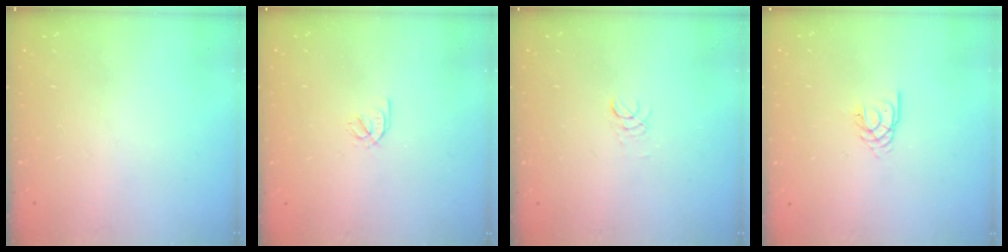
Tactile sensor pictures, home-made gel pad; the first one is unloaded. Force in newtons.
{"total": 2.1, "press": 1.9, "slide": 0.8}
{"total": 2.9, "press": 2.8, "slide": 0.3}
{"total": 2.1, "press": 2.1, "slide": 0.3}